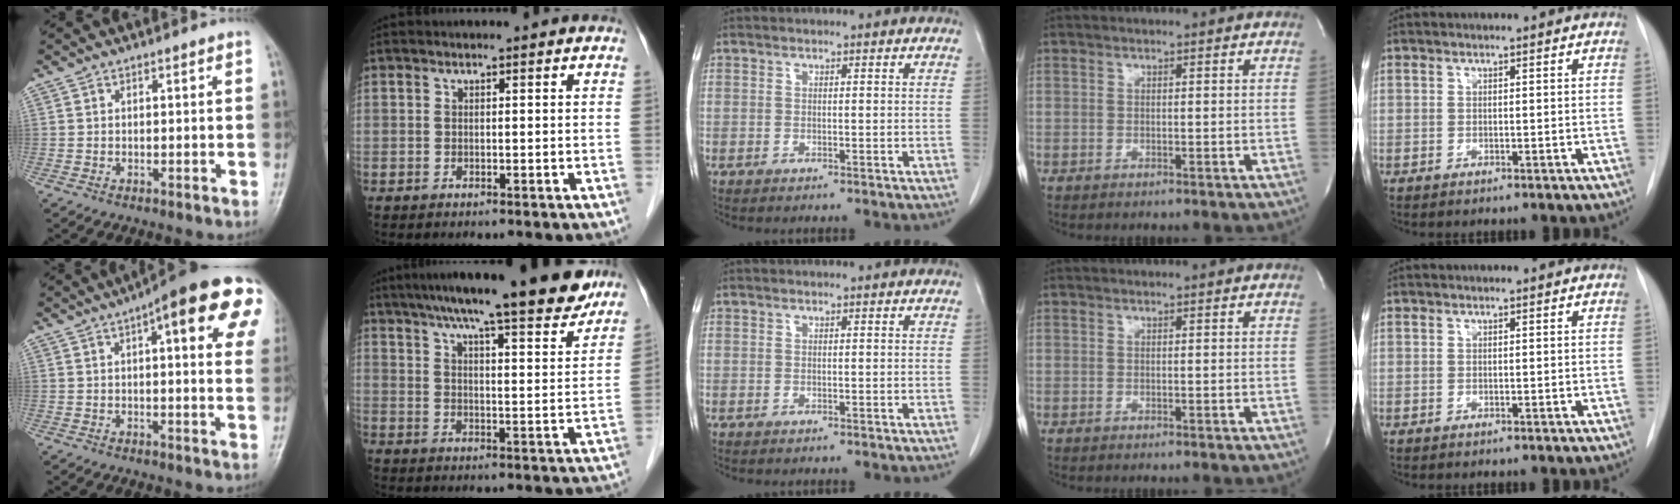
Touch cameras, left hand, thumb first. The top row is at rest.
{"thumb": {"total": 20.5, "force": [7.7, 5.6, 18.1], "torque": [-0.224, 0.010, 0.089]}, "index": {"total": 17.0, "force": [14.4, 1.8, 8.9], "torque": [-0.130, 0.003, 0.198]}}